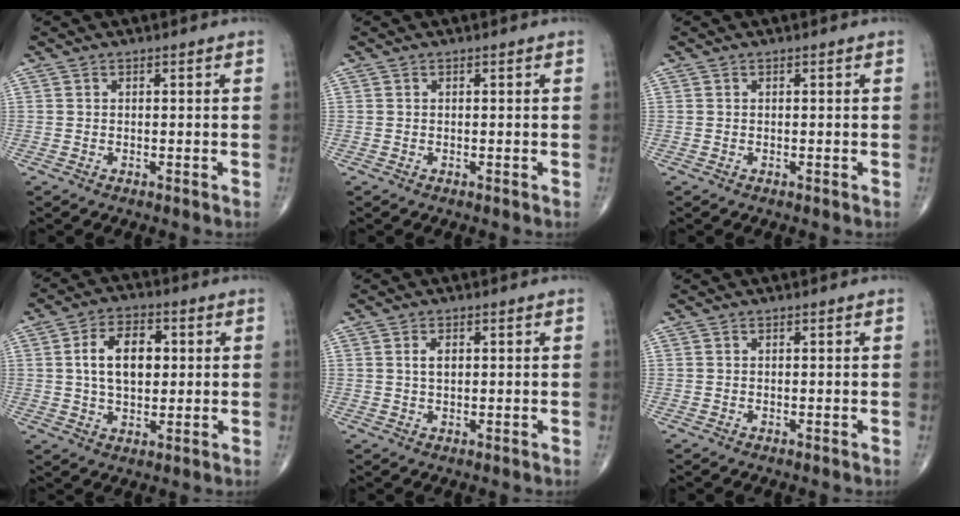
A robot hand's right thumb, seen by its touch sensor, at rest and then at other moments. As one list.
[{"total": 0.0}, {"total": 0.0}, {"total": 10.5, "force": [1.6, 6.5, 8.1], "torque": [-0.122, 0.006, 0.029]}, {"total": 2.5, "force": [0.6, 1.4, 1.9], "torque": [-0.033, -0.002, 0.013]}, {"total": 0.0}]